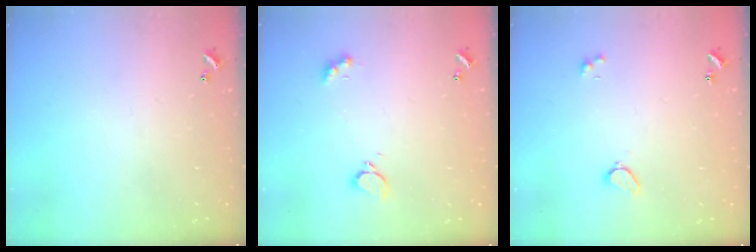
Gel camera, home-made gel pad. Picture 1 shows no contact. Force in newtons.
{"total": 2.9, "press": 2.9, "slide": 0.6}
{"total": 1.9, "press": 1.9, "slide": 0.6}